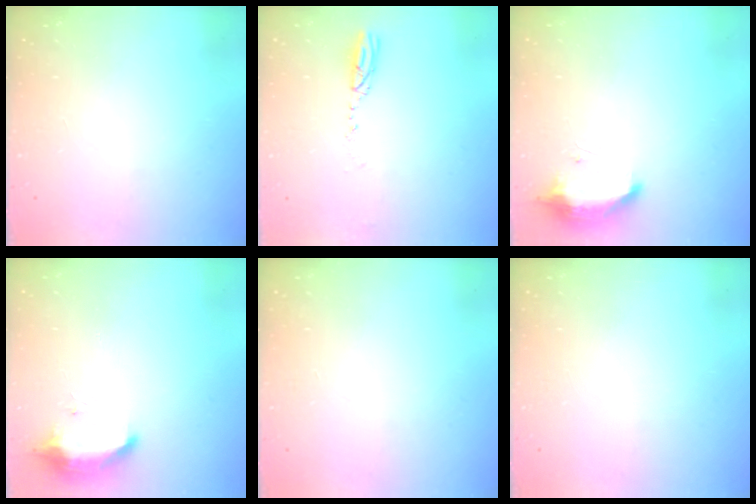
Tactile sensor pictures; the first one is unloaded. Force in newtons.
{"total": 3.7, "press": 3.6, "slide": 0.8}
{"total": 9.7, "press": 8.8, "slide": 4.1}
{"total": 8.9, "press": 8.7, "slide": 1.7}
{"total": 0.0}
{"total": 0.0}